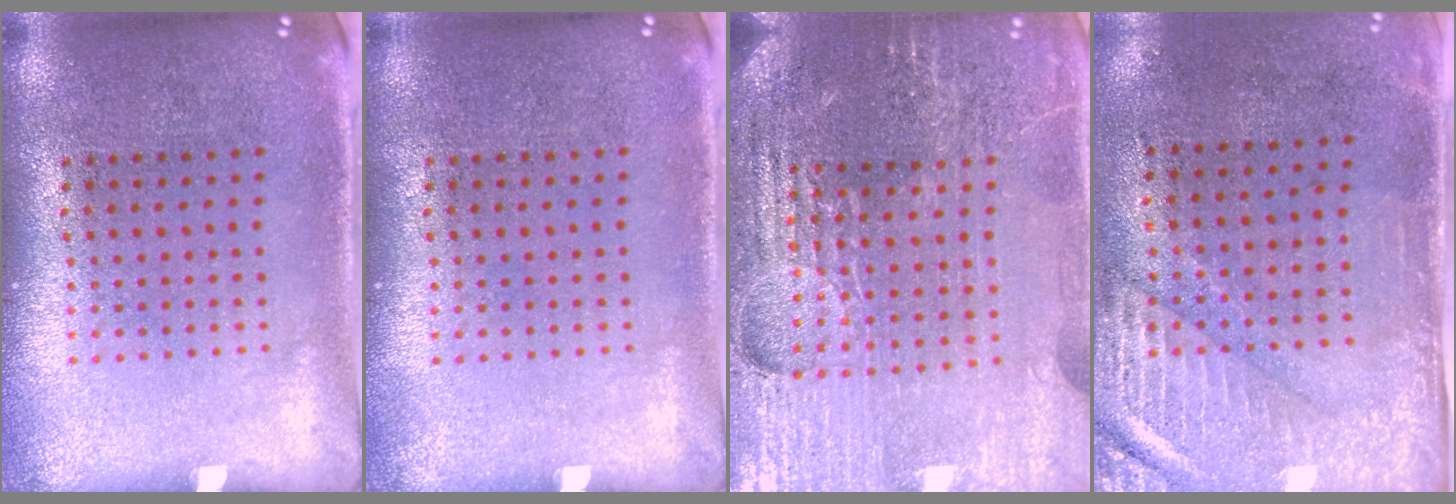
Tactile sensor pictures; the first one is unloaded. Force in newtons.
{"total": 0.0}
{"total": 5.1, "press": 4.7, "slide": 1.9}
{"total": 2.9, "press": 2.4, "slide": 1.6}